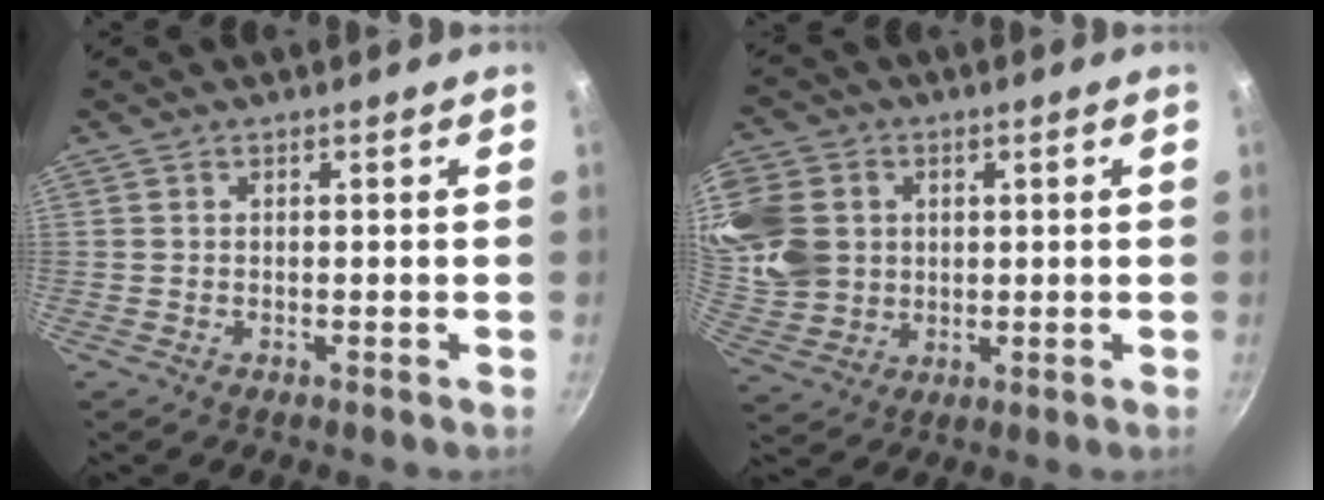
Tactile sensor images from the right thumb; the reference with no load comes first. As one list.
[{"total": 15.9, "force": [3.0, 13.3, 8.3], "torque": [-0.171, -0.001, 0.062]}]